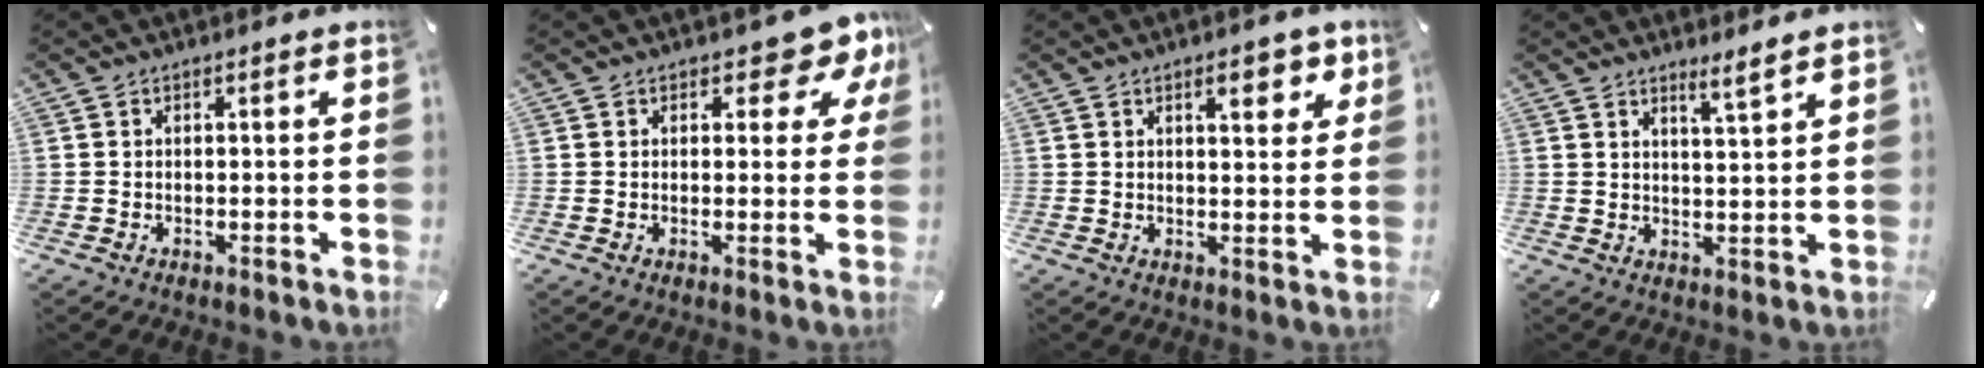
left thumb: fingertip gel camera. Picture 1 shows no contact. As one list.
[{"total": 6.9, "force": [4.2, 3.5, 4.1], "torque": [-0.036, -0.026, 0.065]}, {"total": 6.6, "force": [3.6, 2.8, 4.7], "torque": [-0.054, -0.013, 0.055]}, {"total": 4.0, "force": [3.6, -0.4, 1.7], "torque": [-0.033, -0.027, 0.062]}]